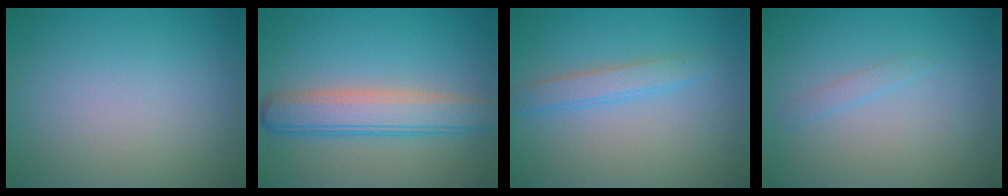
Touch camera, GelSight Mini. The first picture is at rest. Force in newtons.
{"total": 5.0, "press": 5.0, "slide": 0.1}
{"total": 2.1, "press": 2.1, "slide": 0.1}
{"total": 0.8, "press": 0.8, "slide": 0.1}